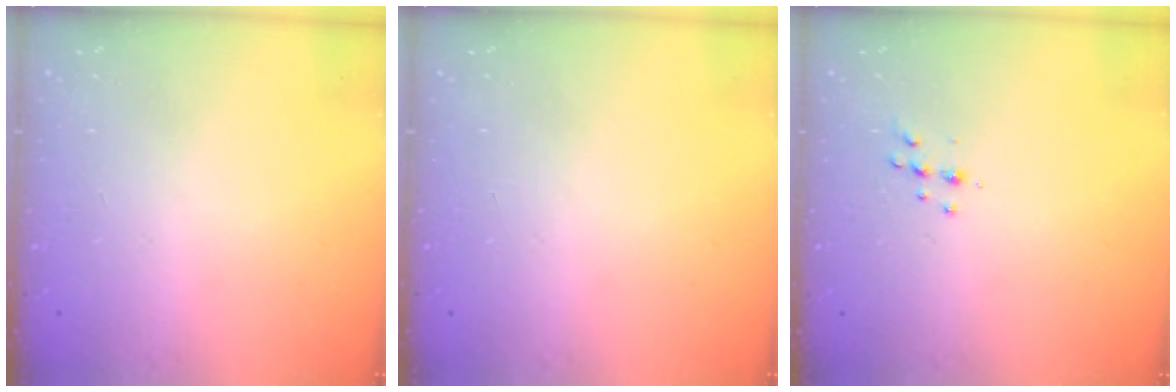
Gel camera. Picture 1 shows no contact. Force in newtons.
{"total": 0.0}
{"total": 5.7, "press": 5.6, "slide": 0.8}